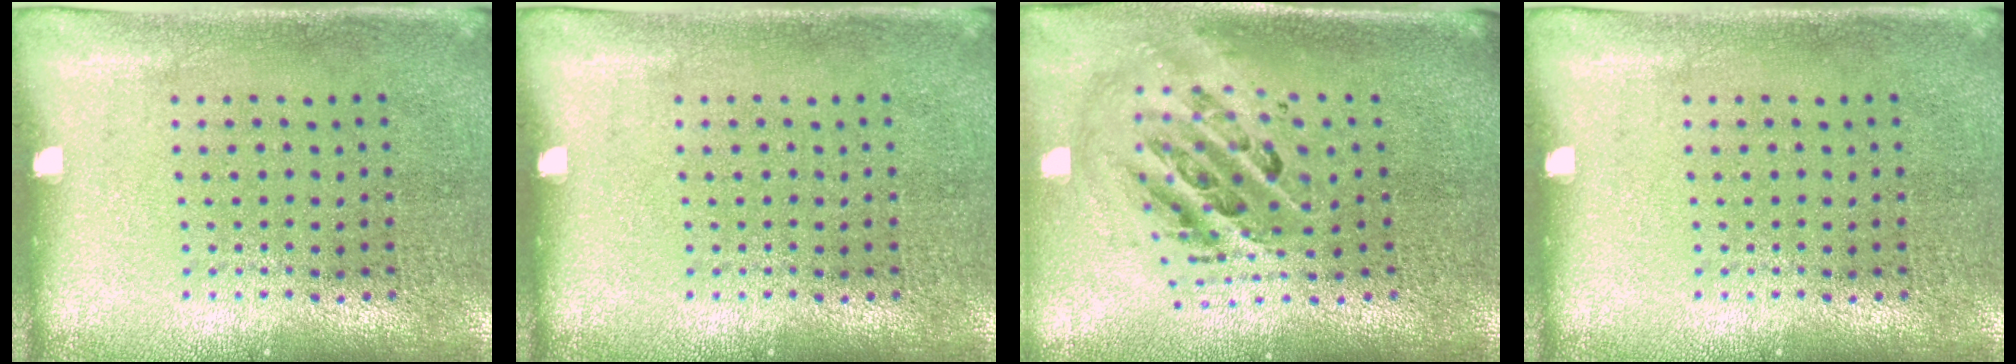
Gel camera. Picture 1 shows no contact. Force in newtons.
{"total": 0.0}
{"total": 1.6, "press": 1.3, "slide": 0.9}
{"total": 0.0}